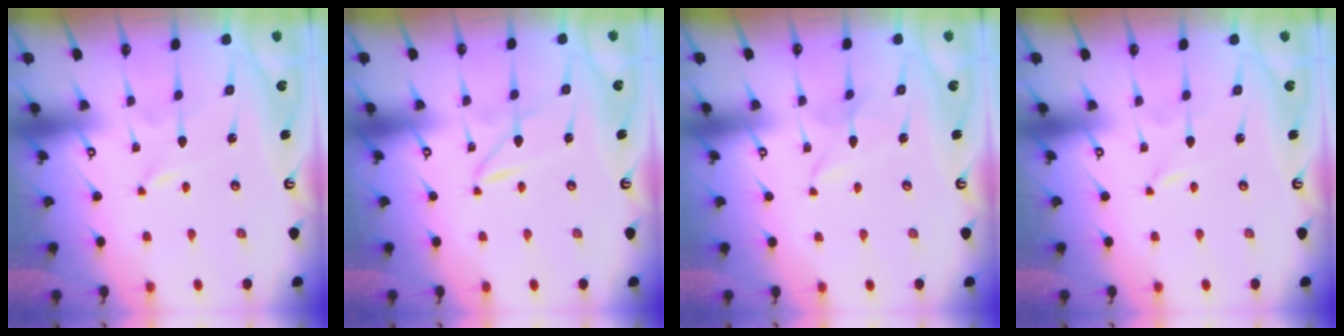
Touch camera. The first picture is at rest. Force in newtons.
{"total": 1.9, "press": 1.9, "slide": 0.1}
{"total": 2.2, "press": 2.2, "slide": 0.3}
{"total": 0.0}